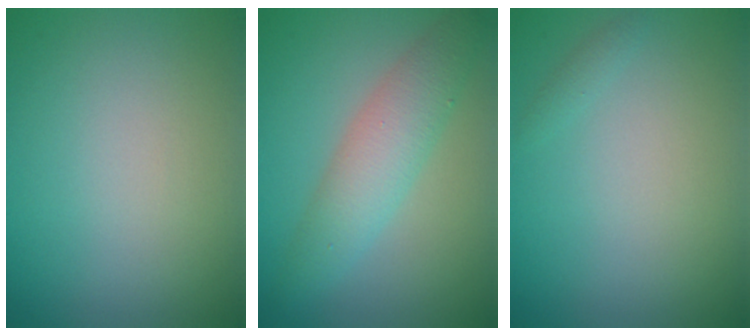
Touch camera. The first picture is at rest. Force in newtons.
{"total": 4.3, "press": 4.3, "slide": 0.1}
{"total": 0.6, "press": 0.6, "slide": 0.0}